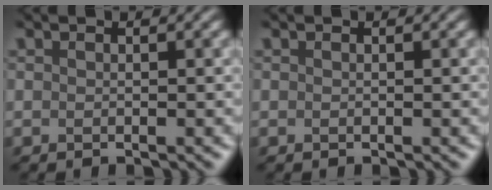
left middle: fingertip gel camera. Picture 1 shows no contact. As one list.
[{"total": 0.0}]